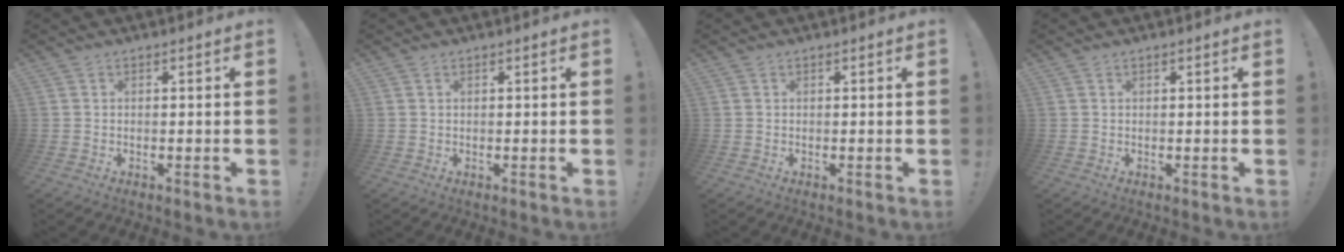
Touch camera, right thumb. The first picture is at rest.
{"total": 0.0}
{"total": 0.0}
{"total": 0.0}